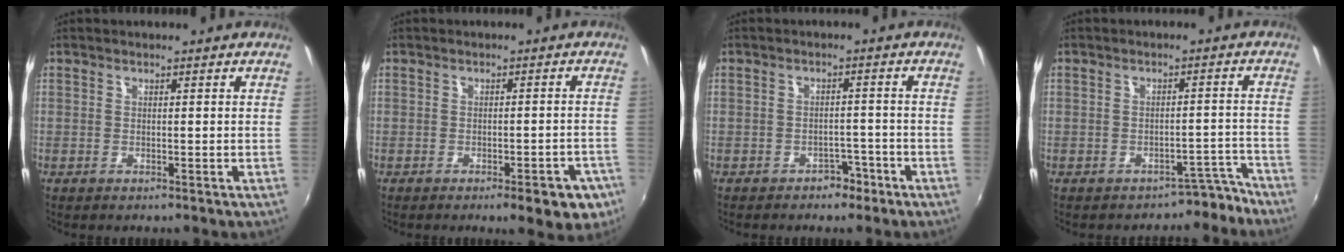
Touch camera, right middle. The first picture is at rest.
{"total": 6.6, "force": [-4.0, 2.7, 4.5], "torque": [-0.059, 0.003, -0.039]}
{"total": 3.4, "force": [-2.5, 2.1, 1.0], "torque": [-0.023, 0.007, -0.030]}
{"total": 4.6, "force": [-4.1, 2.1, 0.0], "torque": [0.017, 0.040, -0.046]}